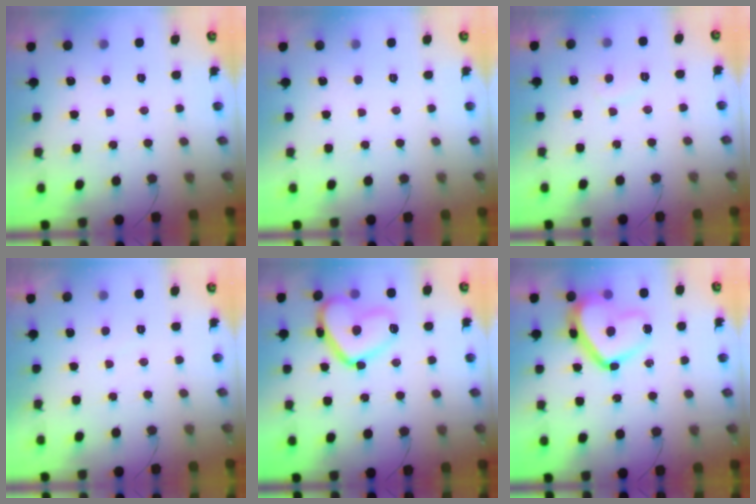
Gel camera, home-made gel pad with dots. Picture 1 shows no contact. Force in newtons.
{"total": 0.0}
{"total": 1.7, "press": 1.6, "slide": 0.6}
{"total": 0.0}
{"total": 15.4, "press": 15.3, "slide": 1.4}
{"total": 16.7, "press": 16.6, "slide": 1.5}